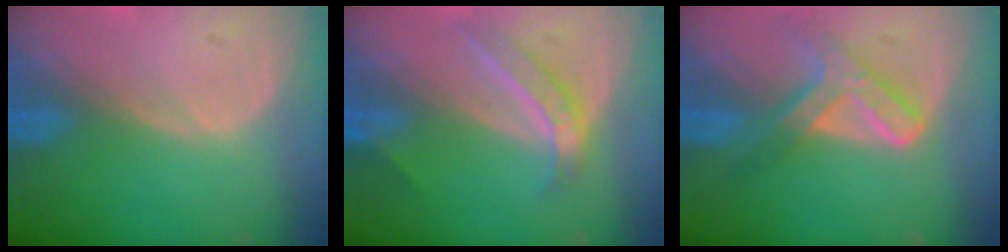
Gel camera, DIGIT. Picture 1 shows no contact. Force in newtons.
{"total": 5.2, "press": 4.8, "slide": 2.2}
{"total": 7.2, "press": 6.2, "slide": 3.8}